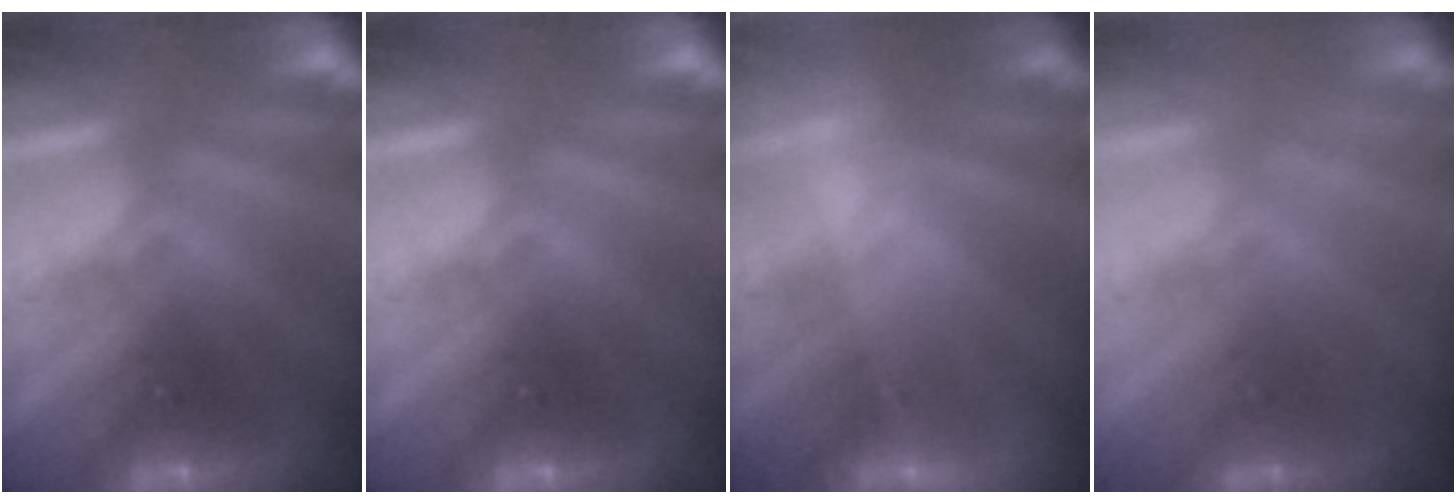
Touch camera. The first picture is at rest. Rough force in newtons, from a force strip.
{"total": 0.0}
{"total": 2.5}
{"total": 1.0}